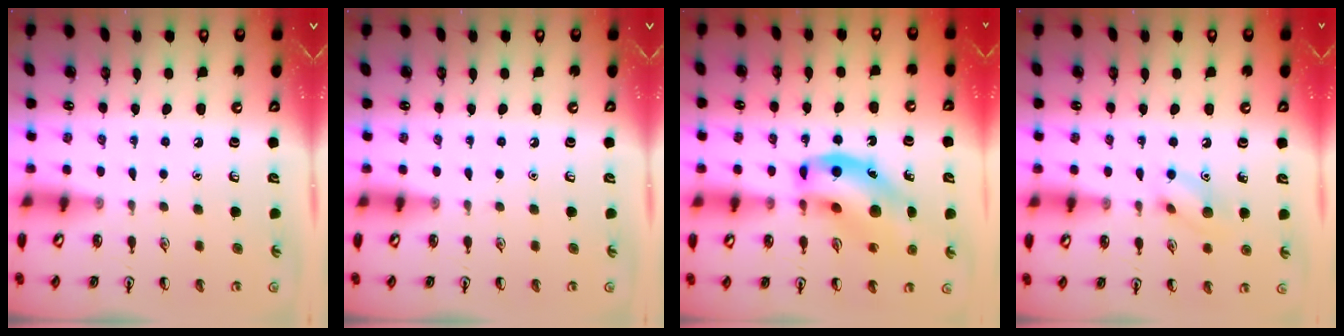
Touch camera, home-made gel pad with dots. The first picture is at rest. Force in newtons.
{"total": 0.0}
{"total": 16.7, "press": 16.2, "slide": 4.3}
{"total": 8.1, "press": 8.1, "slide": 0.5}